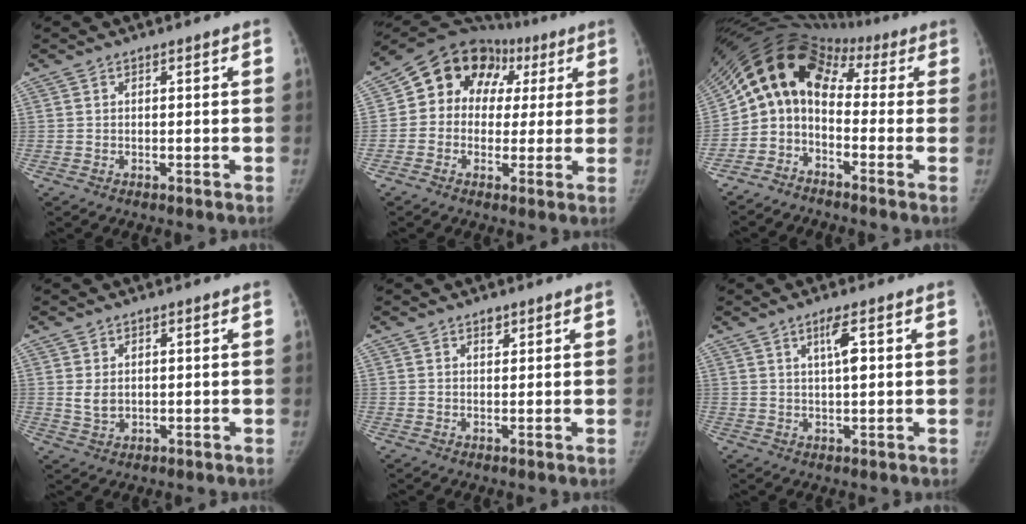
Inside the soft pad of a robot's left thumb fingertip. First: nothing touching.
{"total": 15.6, "force": [3.9, 12.7, 8.1], "torque": [-0.085, 0.042, 0.054]}
{"total": 11.6, "force": [-0.8, 9.1, 7.1], "torque": [-0.100, 0.084, -0.029]}
{"total": 2.9, "force": [0.5, 2.1, 1.9], "torque": [-0.027, -0.005, 0.016]}
{"total": 1.5, "force": [0.9, 0.9, 0.7], "torque": [-0.001, -0.004, 0.013]}
{"total": 4.3, "force": [1.4, 1.1, 3.9], "torque": [-0.066, 0.000, 0.025]}